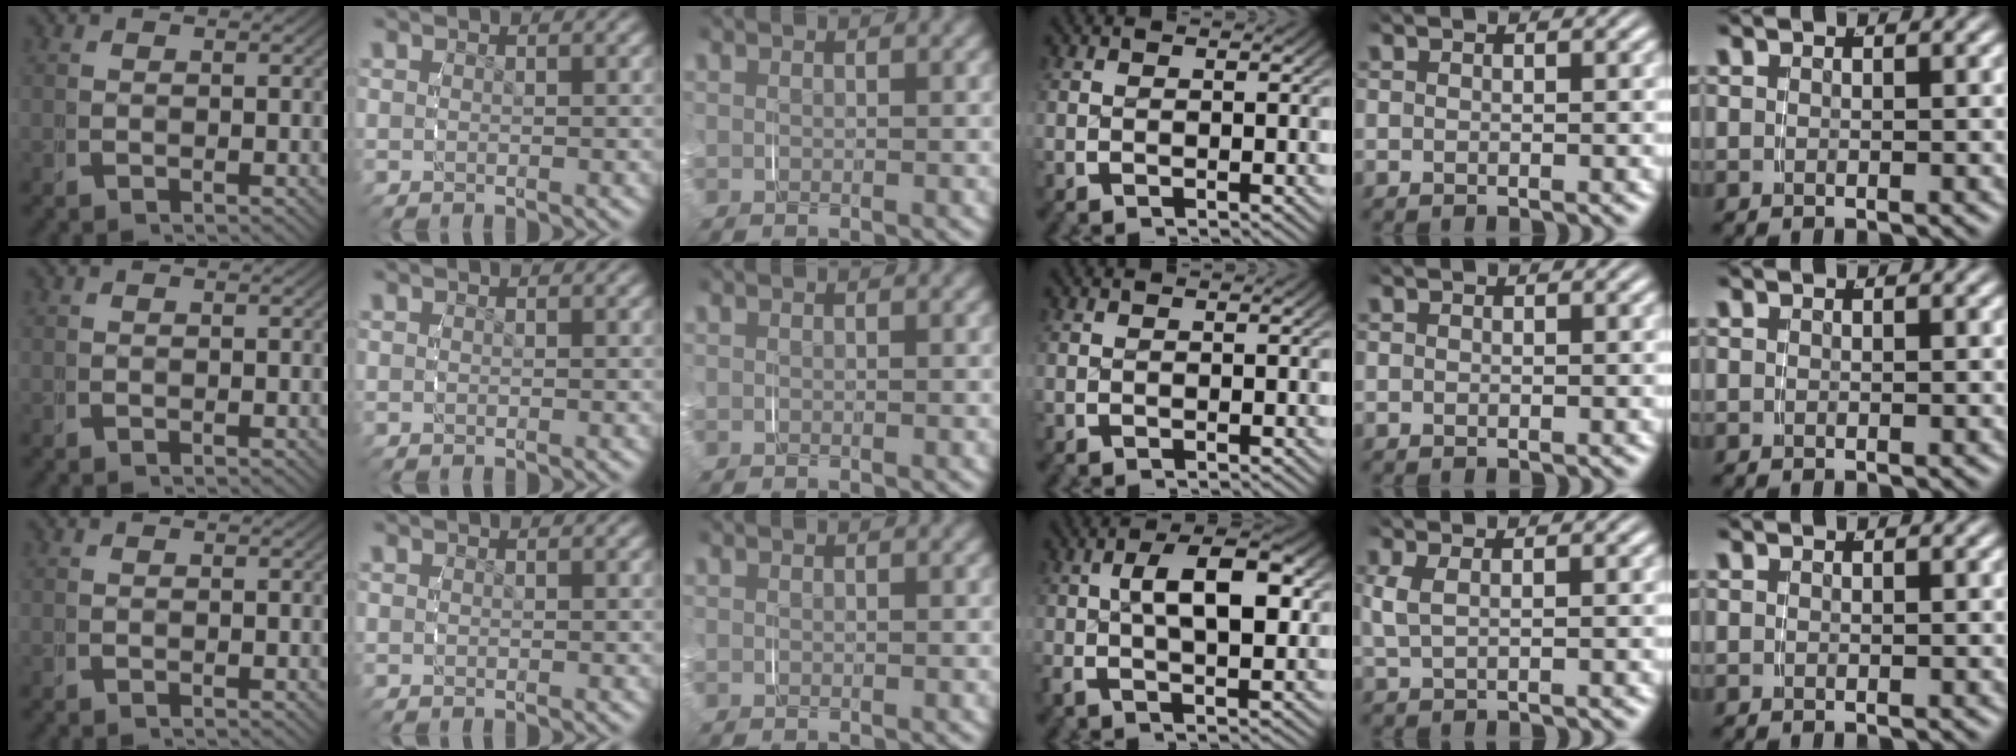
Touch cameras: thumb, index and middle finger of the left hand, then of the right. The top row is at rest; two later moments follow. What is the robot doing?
{"motion": "grasp_and_lifting", "object": "phone"}